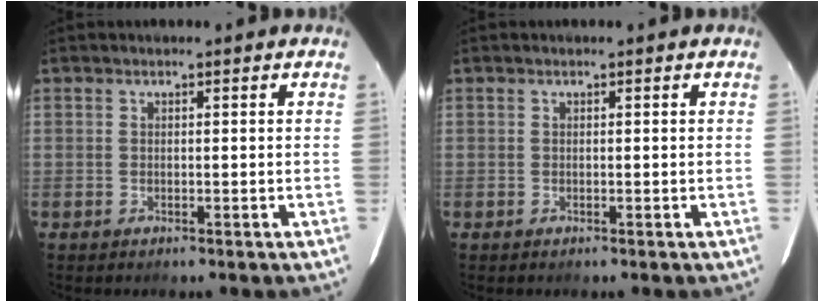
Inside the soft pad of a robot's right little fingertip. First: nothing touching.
{"total": 0.0}